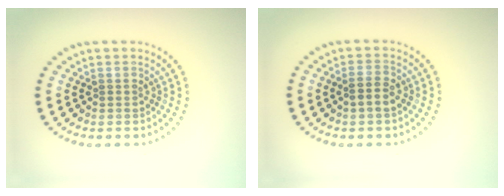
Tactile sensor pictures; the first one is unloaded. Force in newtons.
{"total": 1.9, "press": 1.7, "slide": 0.7}